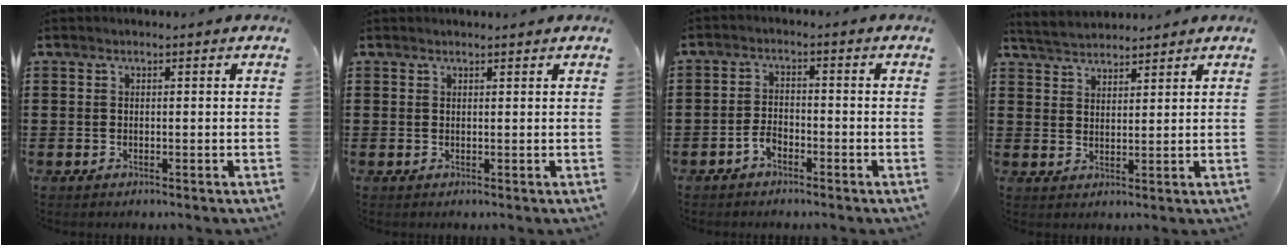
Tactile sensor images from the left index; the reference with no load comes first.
{"total": 0.6, "force": [0.6, 0.0, 0.1], "torque": [-0.004, 0.000, 0.012]}
{"total": 2.5, "force": [-1.7, 1.2, 1.4], "torque": [-0.036, 0.003, -0.037]}
{"total": 3.5, "force": [3.4, 0.6, 0.4], "torque": [-0.019, -0.007, 0.063]}